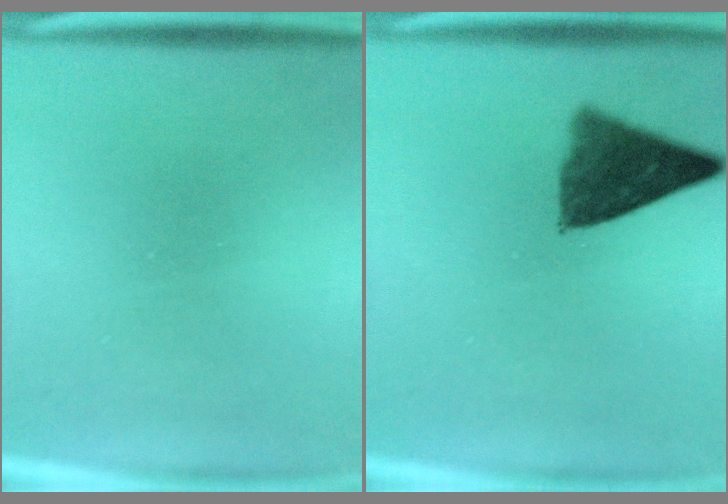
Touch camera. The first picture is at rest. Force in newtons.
{"total": 8.5}